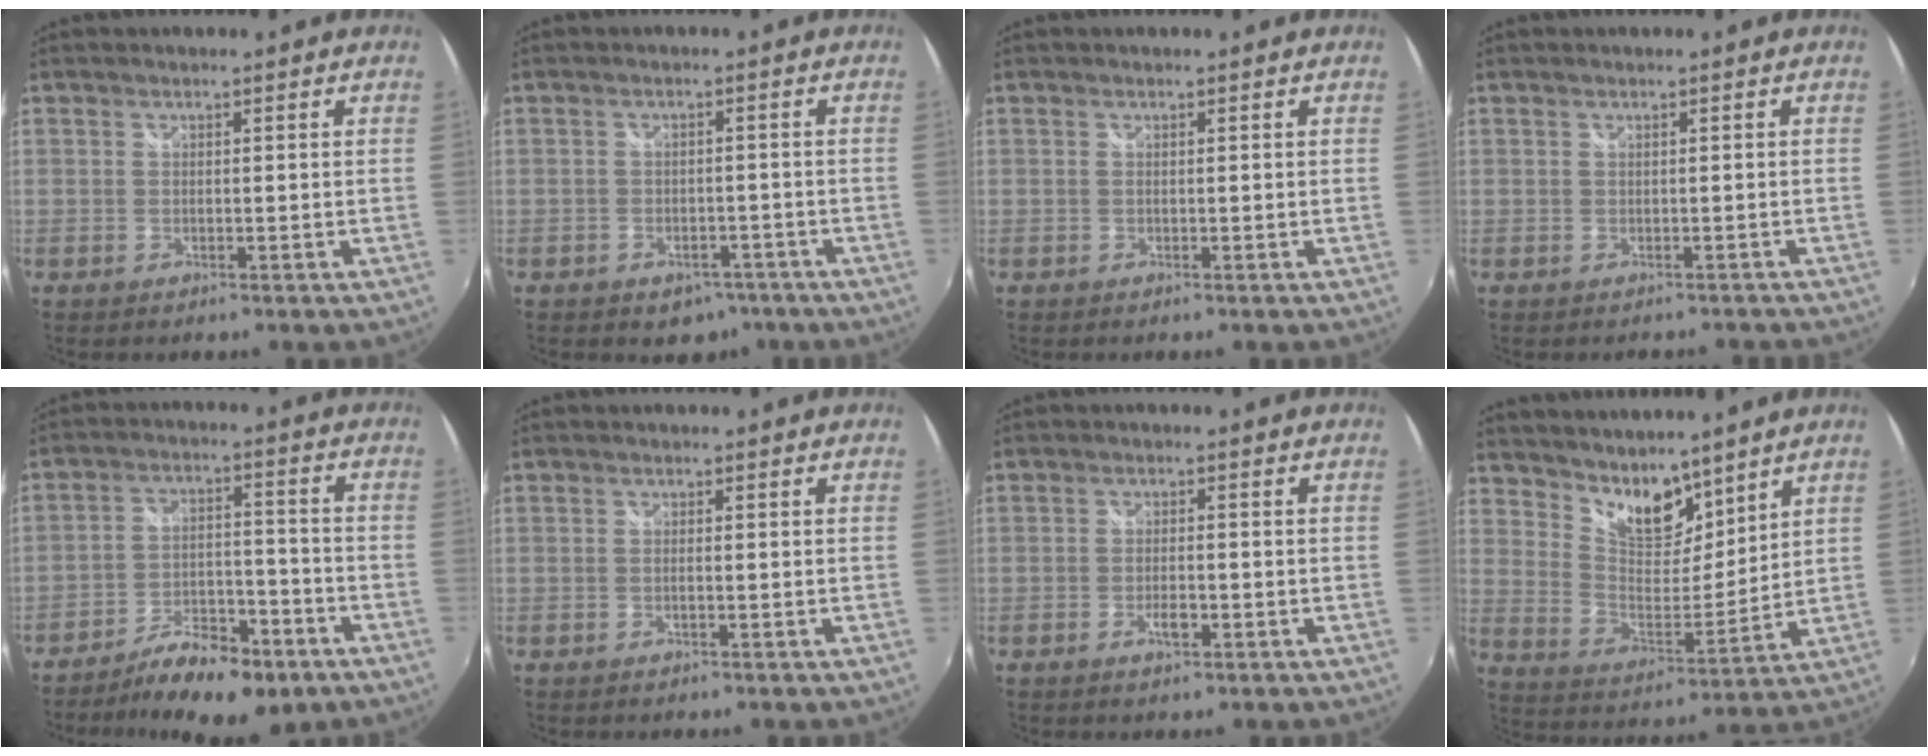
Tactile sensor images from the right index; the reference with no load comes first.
{"total": 5.8, "force": [-3.8, 3.9, 2.0], "torque": [-0.041, 0.005, -0.041]}
{"total": 0.0}
{"total": 2.0, "force": [-1.5, 1.1, 0.4], "torque": [-0.004, -0.001, -0.016]}
{"total": 13.9, "force": [-9.7, 5.6, 8.2], "torque": [-0.150, 0.001, -0.146]}
{"total": 1.0, "force": [-0.3, 0.1, 0.9], "torque": [-0.018, 0.001, -0.007]}
{"total": 2.8, "force": [-1.3, 1.1, 2.3], "torque": [-0.044, -0.003, -0.022]}
{"total": 11.9, "force": [9.4, 5.2, 5.1], "torque": [-0.086, 0.001, 0.176]}